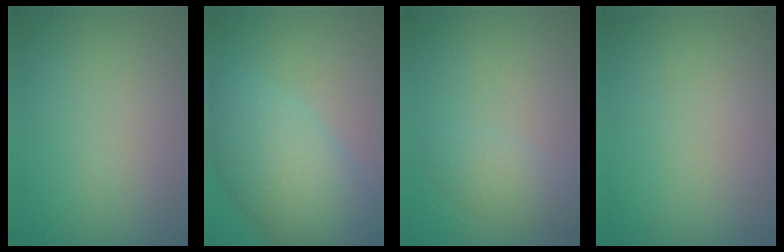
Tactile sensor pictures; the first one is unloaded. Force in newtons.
{"total": 8.2, "press": 8.2, "slide": 0.3}
{"total": 2.2, "press": 2.2, "slide": 0.1}
{"total": 0.0}